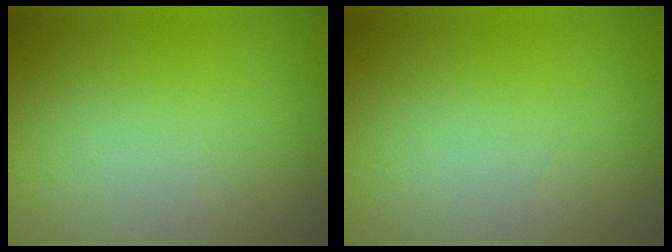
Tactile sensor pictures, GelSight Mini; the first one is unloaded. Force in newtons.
{"total": 0.0}